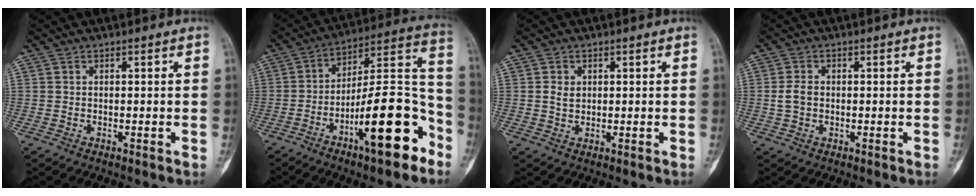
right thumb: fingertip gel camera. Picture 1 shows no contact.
{"total": 20.3, "force": [-10.2, 5.8, 16.6], "torque": [-0.250, 0.077, -0.163]}
{"total": 2.4, "force": [0.5, 1.8, 1.5], "torque": [-0.019, 0.000, 0.011]}
{"total": 3.1, "force": [-0.1, 2.2, 2.2], "torque": [-0.048, 0.007, -0.004]}